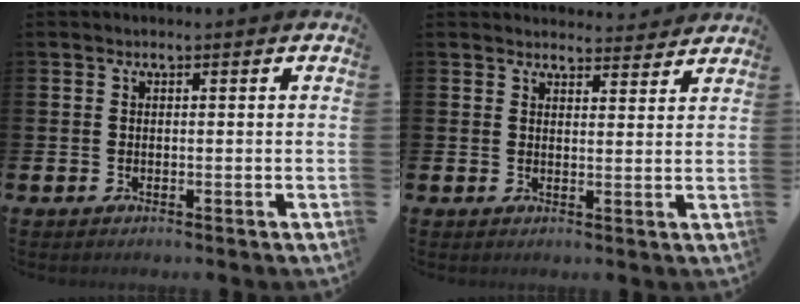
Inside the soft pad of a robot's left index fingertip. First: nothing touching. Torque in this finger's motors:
{"motor_torque": [0.84, -1.29, 0.19, 0.04]}